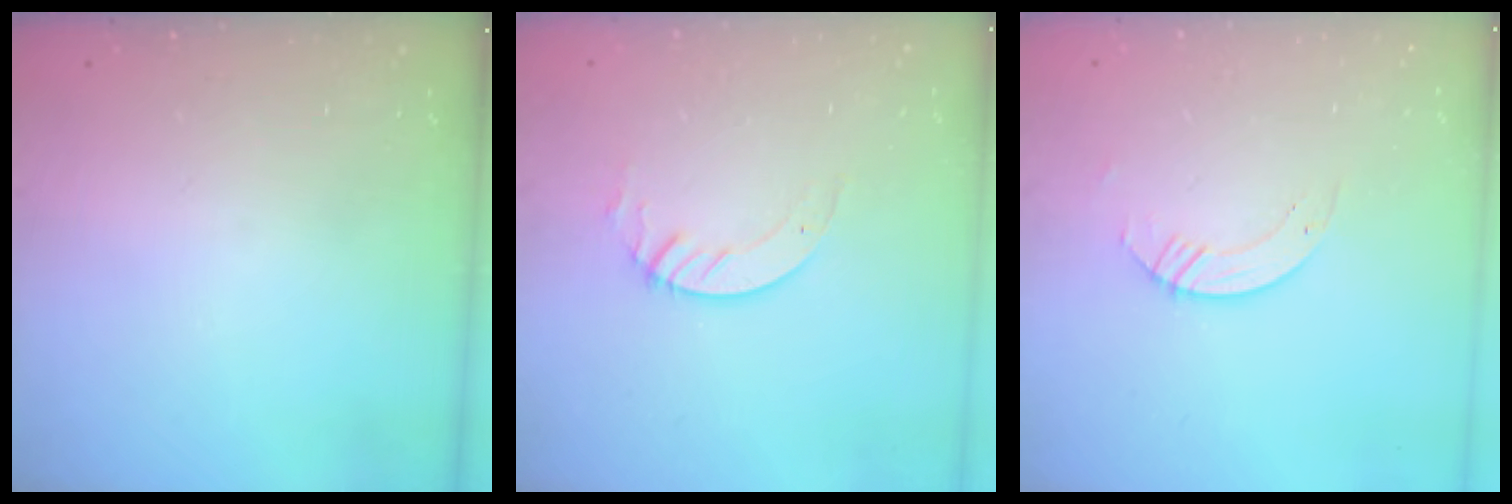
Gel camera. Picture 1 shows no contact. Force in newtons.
{"total": 3.1, "press": 3.1, "slide": 0.2}
{"total": 3.1, "press": 3.1, "slide": 0.2}